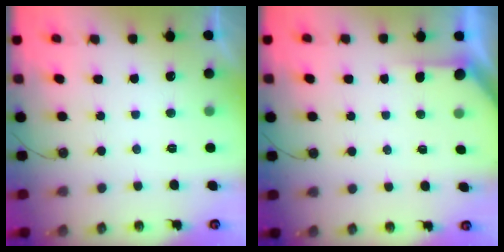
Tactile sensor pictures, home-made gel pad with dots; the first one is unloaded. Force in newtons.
{"total": 1.2, "press": 1.2, "slide": 0.1}